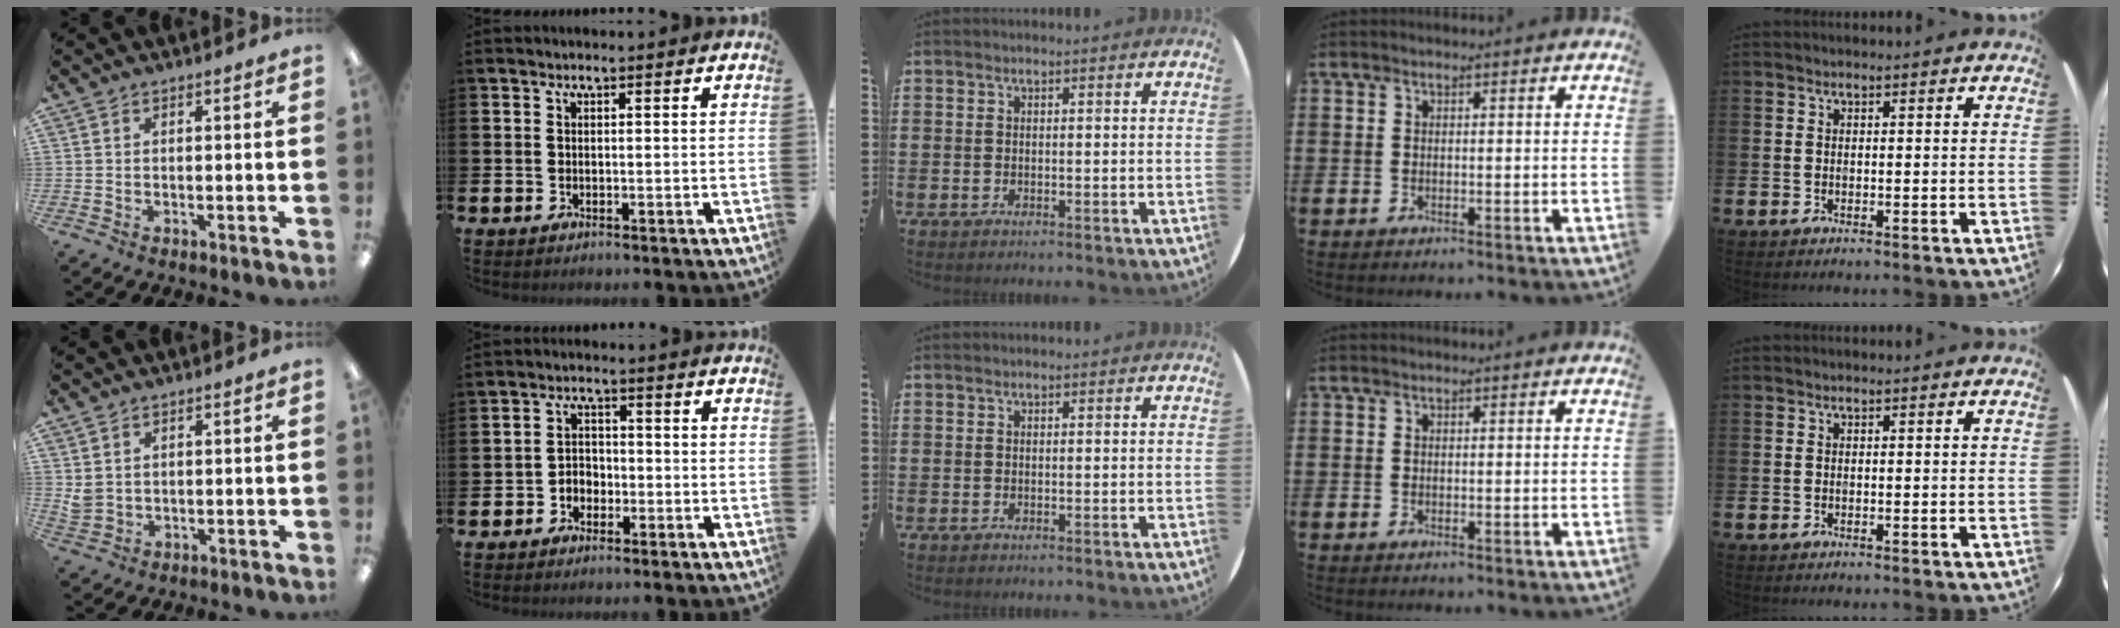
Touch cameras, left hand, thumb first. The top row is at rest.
{"thumb": {"total": 2.9, "force": [1.5, 2.3, 0.8], "torque": [-0.020, 0.000, 0.030]}, "index": {"total": 2.5, "force": [-1.6, 1.9, 0.6], "torque": [-0.023, 0.012, -0.036]}}